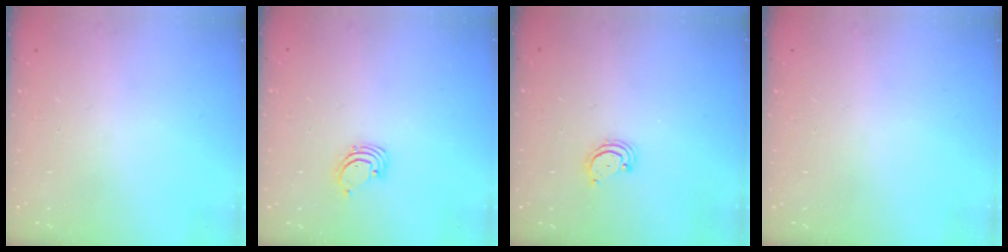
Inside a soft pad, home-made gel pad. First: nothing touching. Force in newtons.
{"total": 1.4, "press": 1.4, "slide": 0.1}
{"total": 2.5, "press": 2.5, "slide": 0.3}
{"total": 0.0}